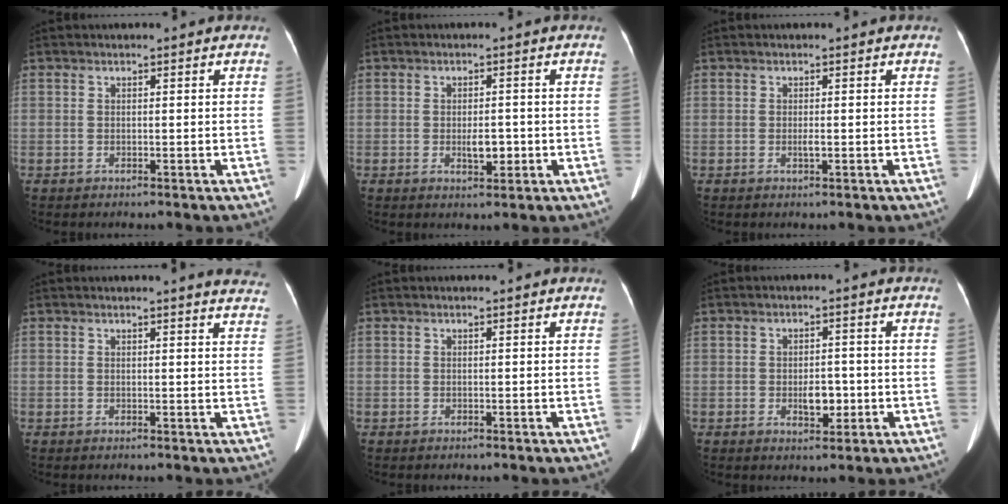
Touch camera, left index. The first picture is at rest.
{"total": 3.1, "force": [-0.7, 1.3, 2.7], "torque": [-0.046, 0.000, -0.007]}
{"total": 0.8, "force": [-0.2, 0.2, 0.8], "torque": [-0.018, -0.002, -0.001]}
{"total": 8.8, "force": [8.3, 0.4, 2.7], "torque": [-0.017, -0.034, 0.062]}
{"total": 0.0}
{"total": 3.6, "force": [-0.9, 1.9, 2.9], "torque": [-0.046, 0.001, -0.008]}